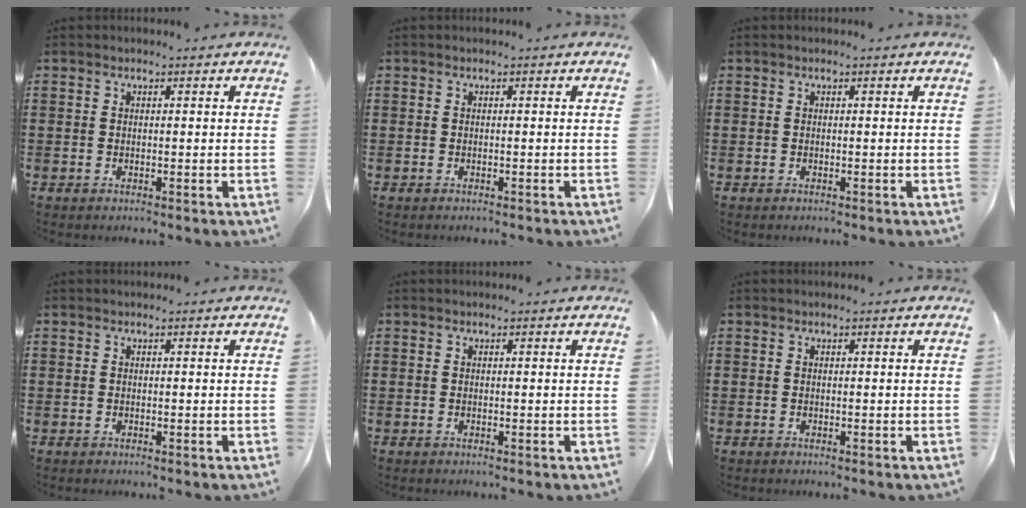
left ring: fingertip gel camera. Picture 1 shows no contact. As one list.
[{"total": 0.0}, {"total": 0.0}, {"total": 0.0}, {"total": 0.0}, {"total": 0.0}]